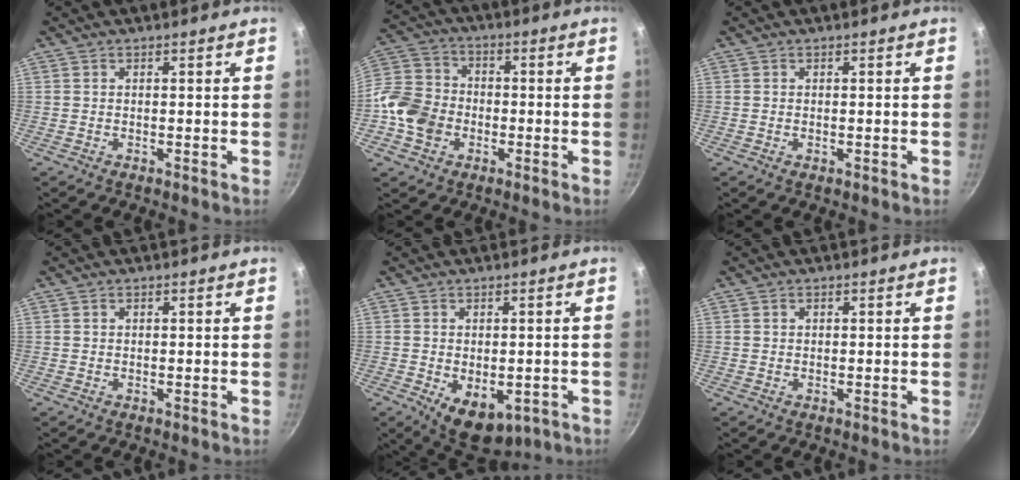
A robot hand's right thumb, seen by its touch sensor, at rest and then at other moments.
{"total": 11.7, "force": [-3.2, 9.5, 6.1], "torque": [-0.097, 0.027, -0.079]}
{"total": 0.5, "force": [-0.1, 0.3, 0.4], "torque": [-0.005, 0.001, -0.001]}
{"total": 0.7, "force": [0.3, 0.5, 0.3], "torque": [-0.002, 0.004, 0.004]}
{"total": 9.1, "force": [-2.6, 5.6, 6.6], "torque": [-0.068, -0.004, -0.020]}
{"total": 0.8, "force": [0.3, 0.7, 0.4], "torque": [-0.003, 0.004, 0.005]}